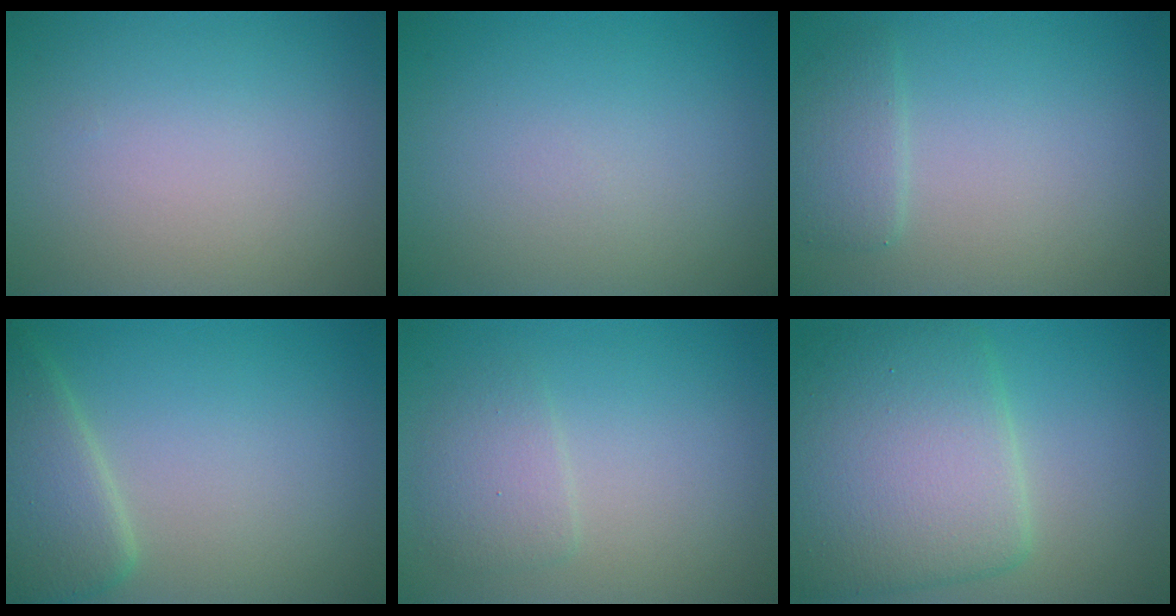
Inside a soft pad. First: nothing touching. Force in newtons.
{"total": 0.0}
{"total": 2.0, "press": 2.0, "slide": 0.1}
{"total": 4.4, "press": 4.4, "slide": 0.3}
{"total": 2.0, "press": 2.0, "slide": 0.1}
{"total": 9.1, "press": 9.1, "slide": 0.2}